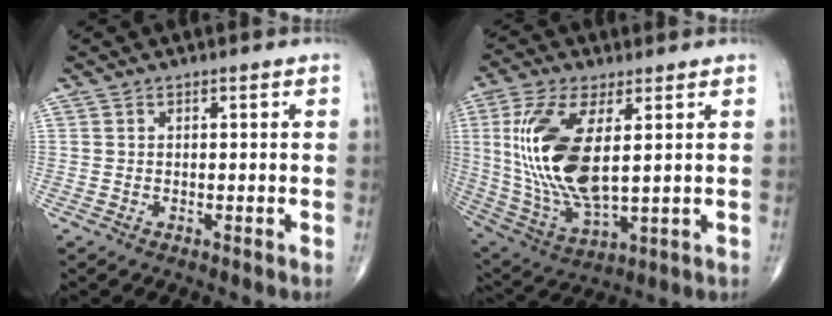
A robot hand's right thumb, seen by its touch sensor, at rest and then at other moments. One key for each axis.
{"total": 18.7, "fx": 3.1, "fy": 8.0, "fz": 16.5, "tx": -0.355, "ty": -0.020, "tz": 0.070}